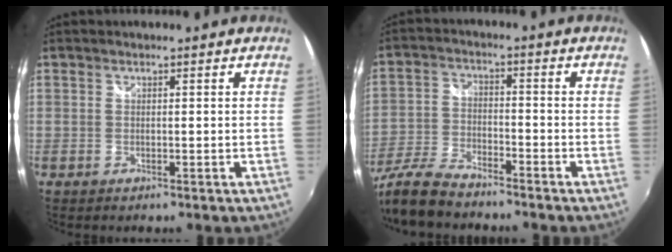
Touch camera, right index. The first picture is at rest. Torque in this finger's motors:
{"motor_torque": [0.02, -0.16, 0.01, 0.00]}